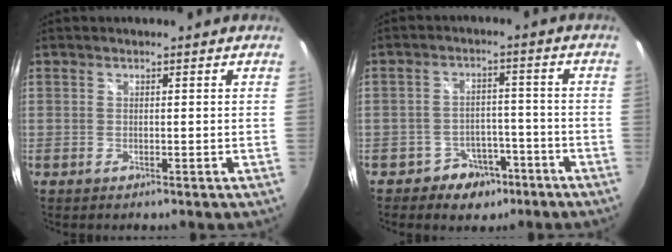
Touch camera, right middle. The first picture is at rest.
{"total": 6.7, "force": [-4.4, 4.8, 1.4], "torque": [-0.034, 0.021, -0.054]}